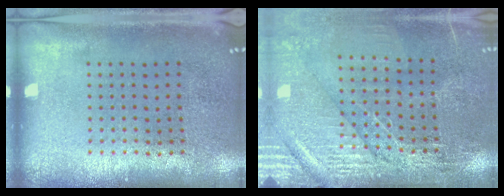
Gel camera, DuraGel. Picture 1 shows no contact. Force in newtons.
{"total": 3.2, "press": 3.2, "slide": 0.4}